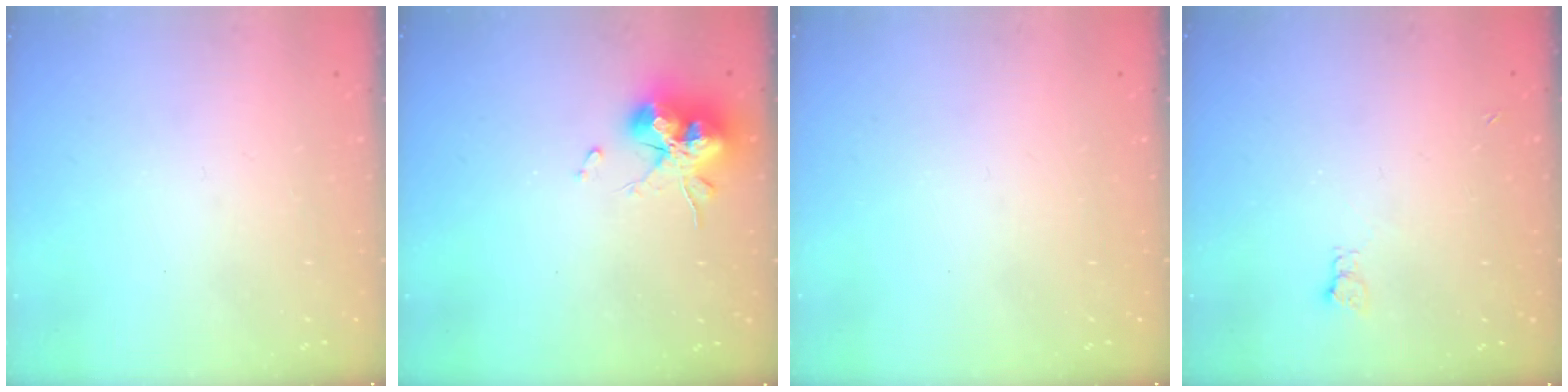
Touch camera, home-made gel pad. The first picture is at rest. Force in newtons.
{"total": 15.6, "press": 15.5, "slide": 1.2}
{"total": 0.0}
{"total": 3.6, "press": 3.6, "slide": 0.5}